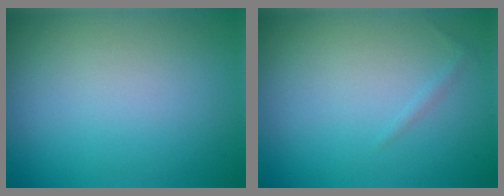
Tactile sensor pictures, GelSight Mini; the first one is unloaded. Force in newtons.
{"total": 0.5, "press": 0.5, "slide": 0.0}